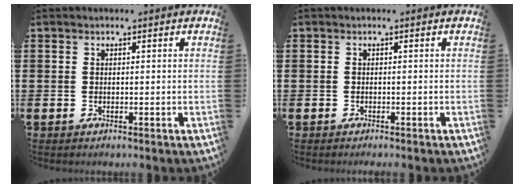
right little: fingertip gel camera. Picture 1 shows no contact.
{"total": 0.0}